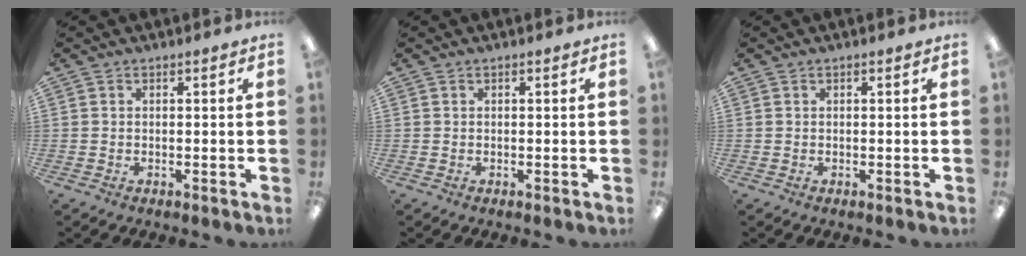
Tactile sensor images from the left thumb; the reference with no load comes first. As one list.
[{"total": 0.0}, {"total": 0.0}]